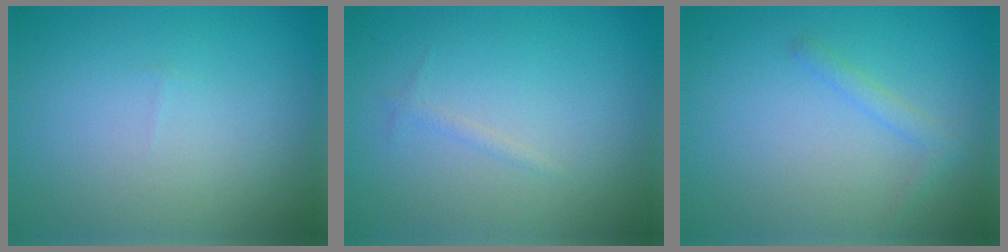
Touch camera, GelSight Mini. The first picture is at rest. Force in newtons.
{"total": 0.6, "press": 0.6, "slide": 0.1}
{"total": 1.2, "press": 1.2, "slide": 0.1}